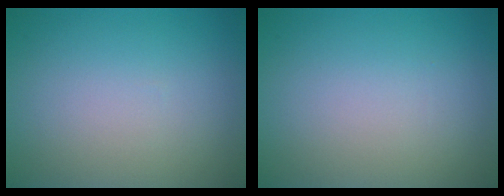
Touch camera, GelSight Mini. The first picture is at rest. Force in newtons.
{"total": 0.0}